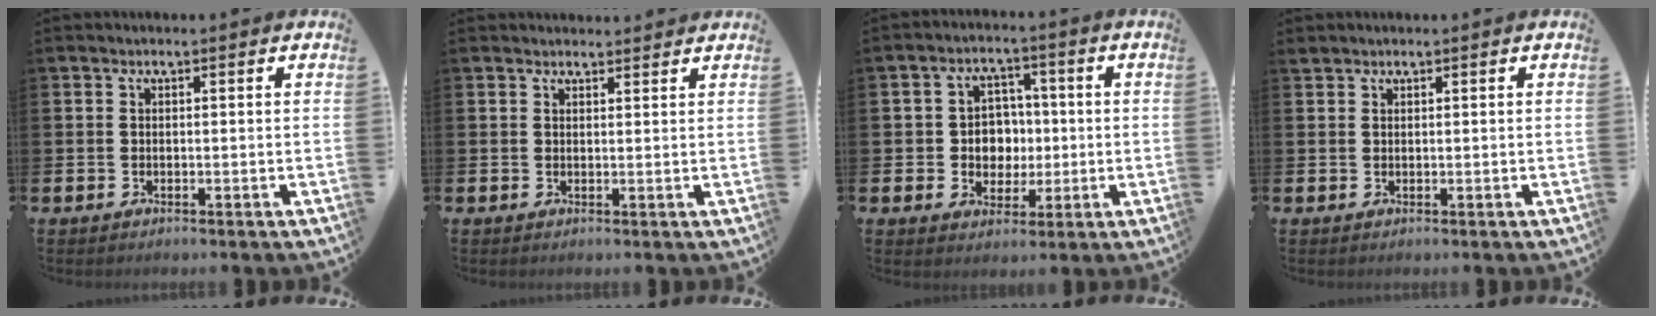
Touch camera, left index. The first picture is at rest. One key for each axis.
{"total": 1.6, "fx": 1.6, "fy": 0.3, "fz": -0.1, "tx": 0.011, "ty": -0.008, "tz": 0.027}
{"total": 5.2, "fx": 0.1, "fy": 4.8, "fz": 2.1, "tx": -0.044, "ty": 0.012, "tz": -0.006}
{"total": 0.9, "fx": 0.9, "fy": 0.2, "fz": -0.1, "tx": 0.000, "ty": 0.001, "tz": 0.017}